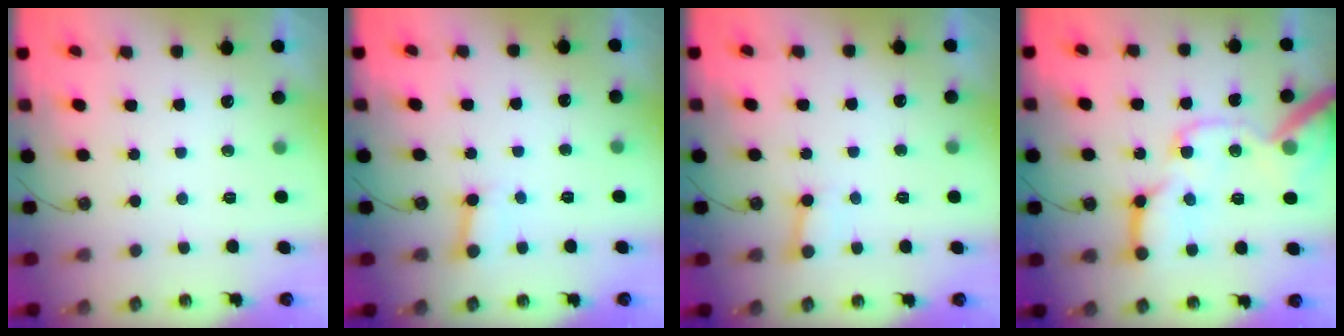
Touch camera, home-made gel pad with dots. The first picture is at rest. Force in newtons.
{"total": 2.7, "press": 2.7, "slide": 0.2}
{"total": 4.4, "press": 4.3, "slide": 0.4}
{"total": 22.4, "press": 22.2, "slide": 2.8}